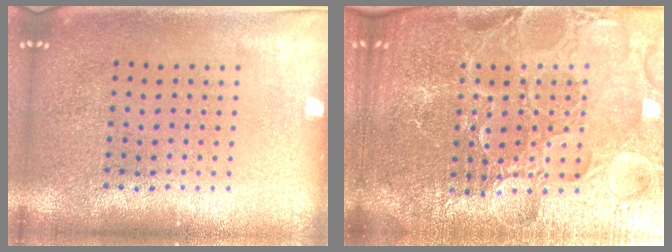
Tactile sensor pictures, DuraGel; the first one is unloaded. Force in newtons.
{"total": 6.0, "press": 5.4, "slide": 2.6}